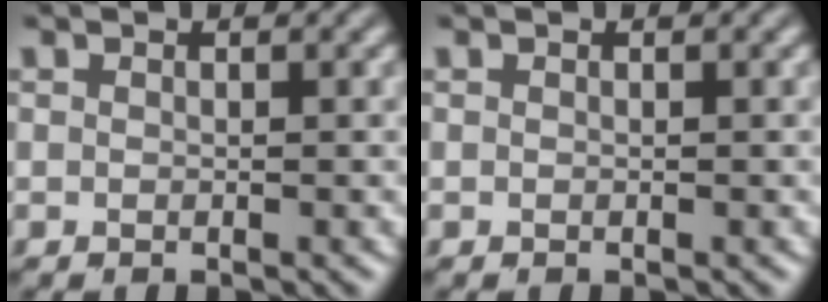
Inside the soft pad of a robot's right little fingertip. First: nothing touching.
{"total": 0.0}